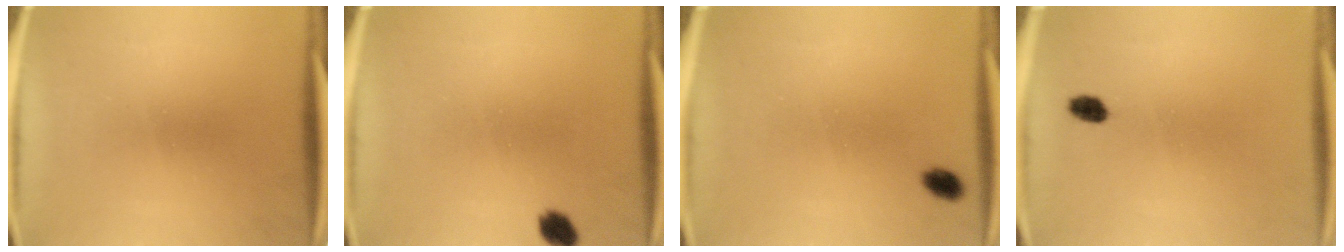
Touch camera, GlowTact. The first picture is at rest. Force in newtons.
{"total": 2.9}
{"total": 2.2}
{"total": 2.1}